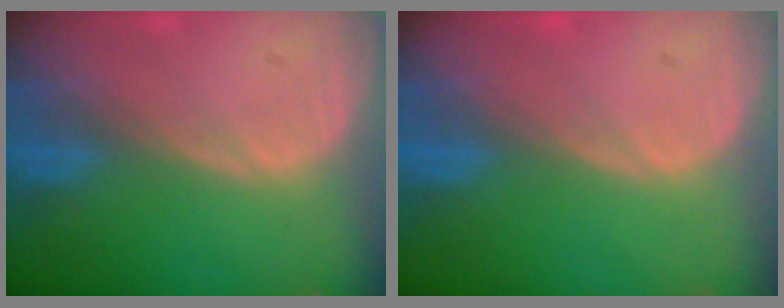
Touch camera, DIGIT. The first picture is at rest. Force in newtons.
{"total": 0.0}